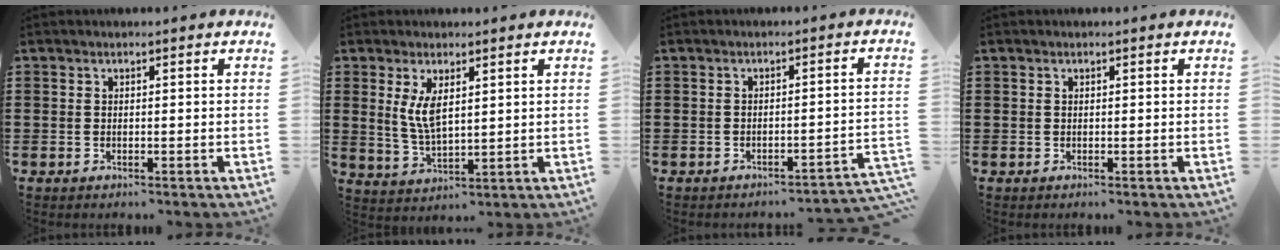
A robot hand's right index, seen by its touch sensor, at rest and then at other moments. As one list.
[{"total": 5.3, "force": [1.8, 2.2, 4.5], "torque": [-0.101, -0.001, 0.030]}, {"total": 2.3, "force": [-2.1, -0.3, 1.0], "torque": [-0.020, -0.005, -0.045]}, {"total": 0.0}]